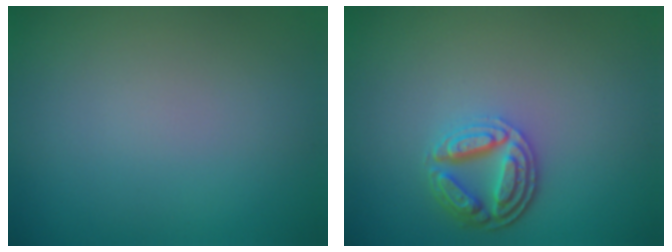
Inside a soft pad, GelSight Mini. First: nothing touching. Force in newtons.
{"total": 3.8, "press": 3.2, "slide": 2.0}